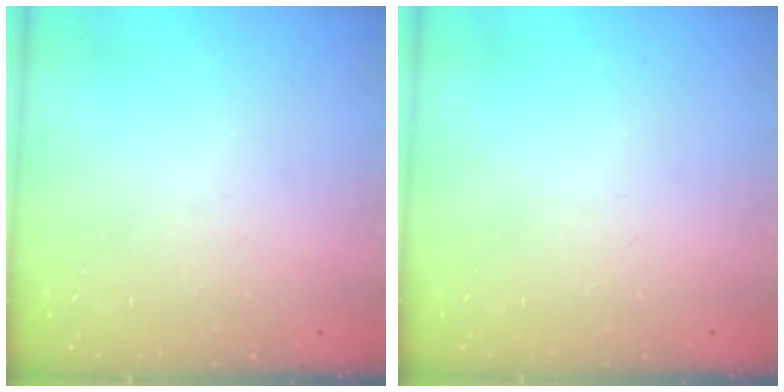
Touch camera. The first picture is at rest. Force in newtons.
{"total": 0.0}